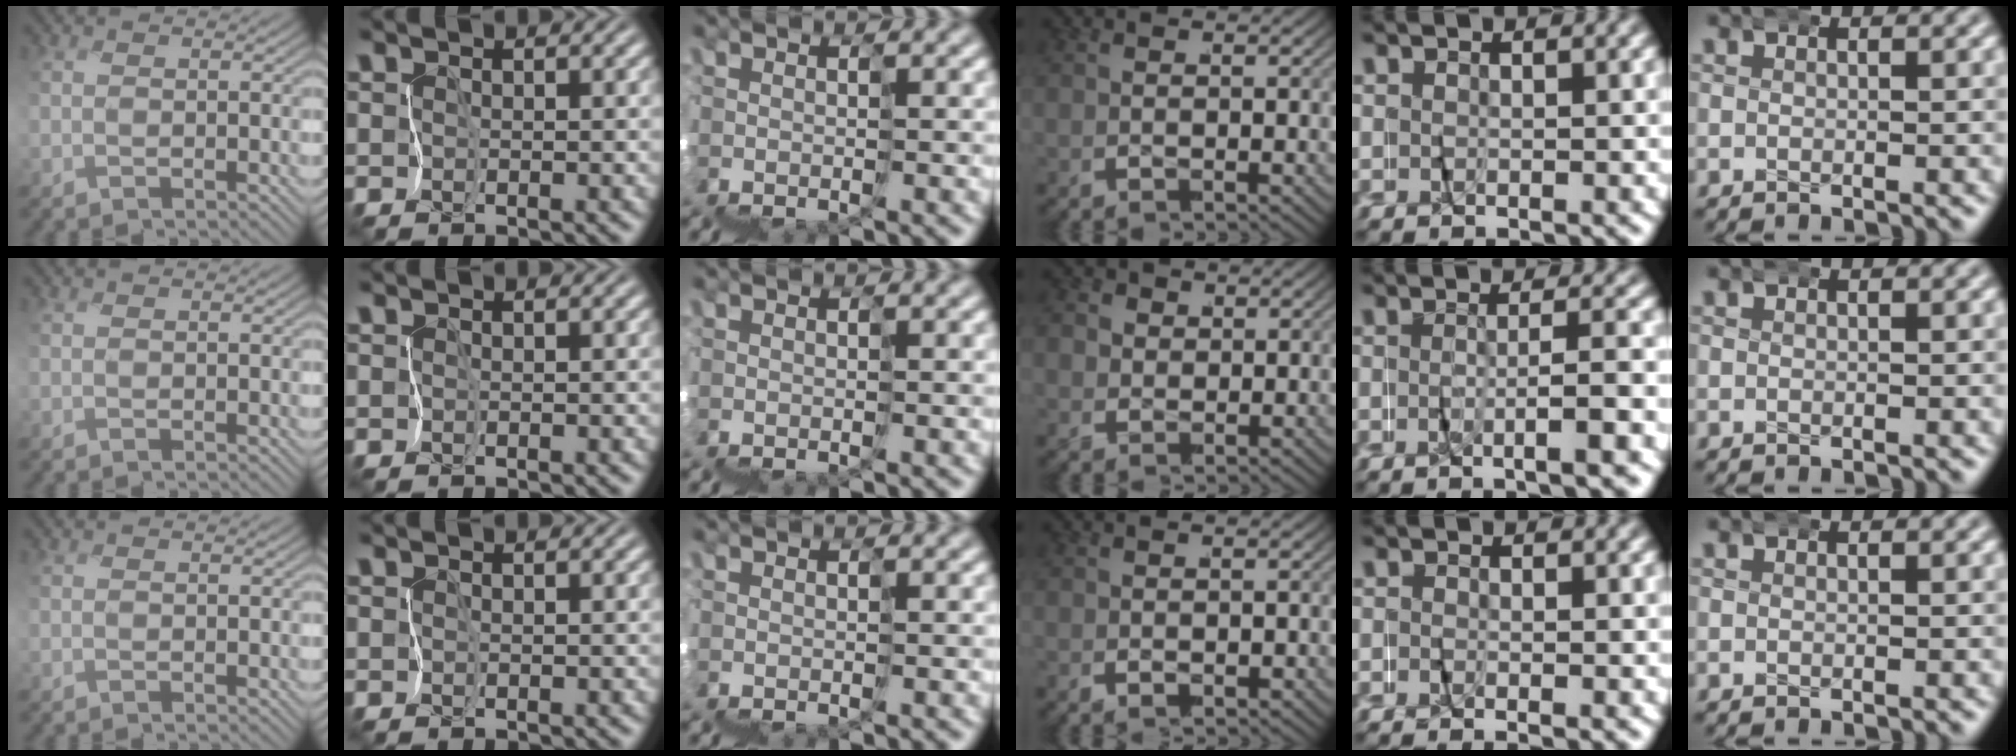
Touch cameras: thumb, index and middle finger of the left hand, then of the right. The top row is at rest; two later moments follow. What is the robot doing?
{"motion": "wrap", "object": "netting"}